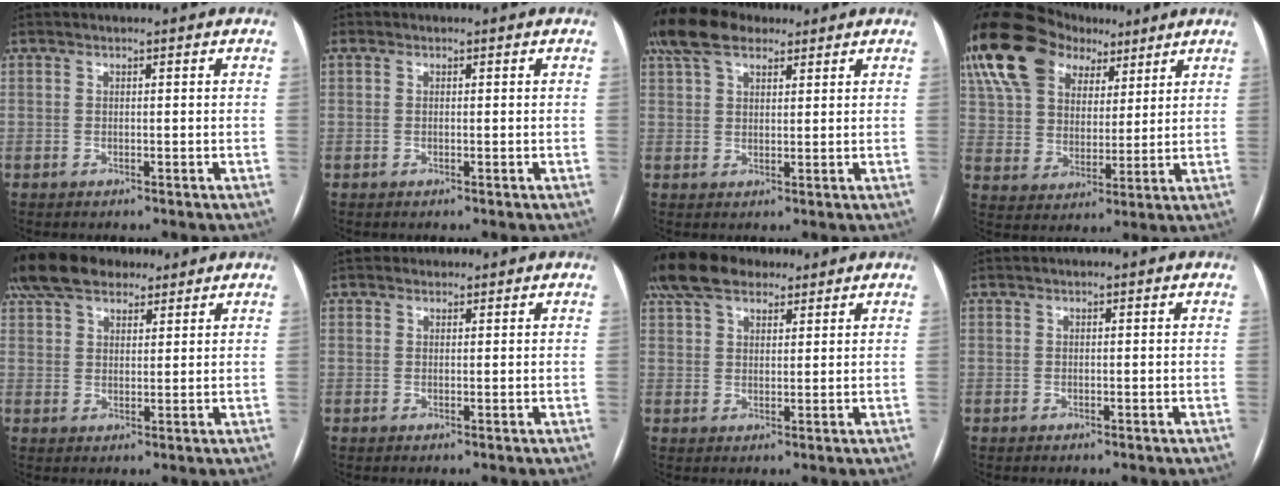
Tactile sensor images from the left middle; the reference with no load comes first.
{"total": 0.6, "force": [0.2, 0.5, 0.3], "torque": [-0.016, 0.014, 0.005]}
{"total": 8.9, "force": [6.6, 4.0, 4.5], "torque": [-0.097, 0.039, 0.125]}
{"total": 23.9, "force": [14.1, 15.3, 11.8], "torque": [-0.295, 0.093, 0.256]}
{"total": 12.0, "force": [9.4, 5.5, 5.2], "torque": [-0.101, 0.047, 0.167]}
{"total": 1.9, "force": [1.7, 0.9, -0.1], "torque": [0.011, 0.018, 0.024]}
{"total": 10.3, "force": [8.0, 4.7, 4.5], "torque": [-0.087, 0.043, 0.146]}
{"total": 0.6, "force": [0.5, 0.0, 0.3], "torque": [-0.009, 0.017, 0.010]}